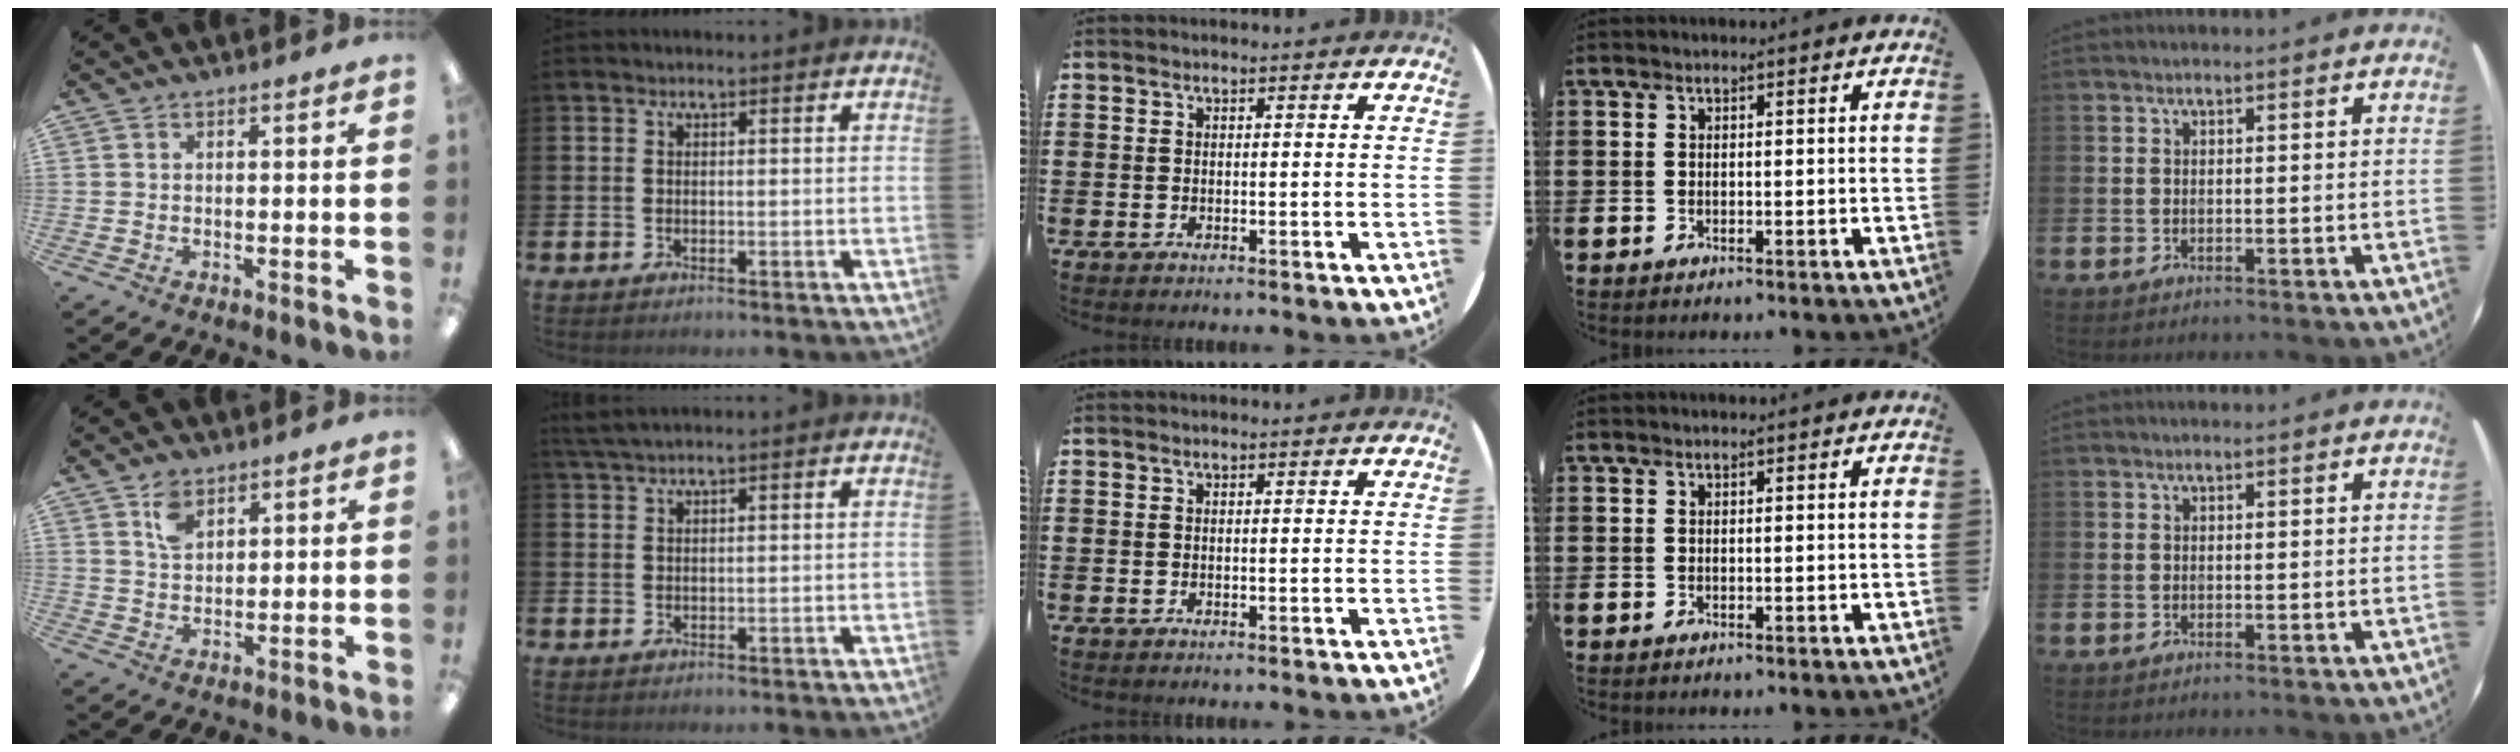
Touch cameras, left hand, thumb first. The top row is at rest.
{"thumb": {"total": 5.5, "force": [3.3, 3.5, 2.7], "torque": [-0.047, -0.004, 0.059]}, "index": {"total": 2.1, "force": [1.8, 0.0, 1.1], "torque": [-0.027, 0.004, 0.033]}}